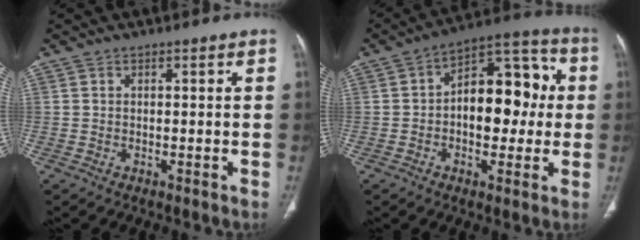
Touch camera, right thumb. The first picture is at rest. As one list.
[{"total": 15.8, "force": [0.4, 9.3, 12.8], "torque": [-0.140, 0.042, 0.000]}]